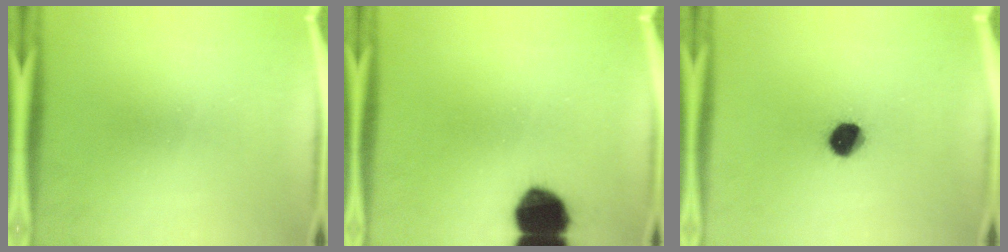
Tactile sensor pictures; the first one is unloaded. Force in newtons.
{"total": 13.9}
{"total": 7.9}